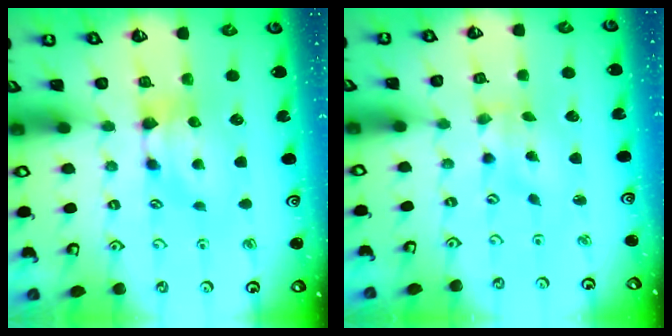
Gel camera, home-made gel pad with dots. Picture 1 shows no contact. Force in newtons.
{"total": 2.4, "press": 2.2, "slide": 1.0}